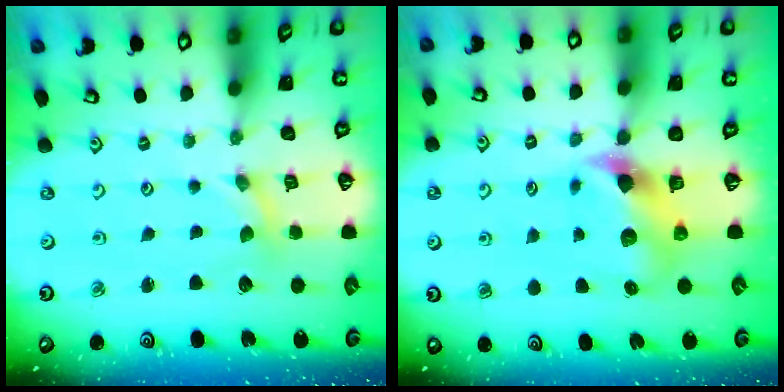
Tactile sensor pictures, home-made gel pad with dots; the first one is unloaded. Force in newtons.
{"total": 8.4, "press": 8.3, "slide": 1.1}